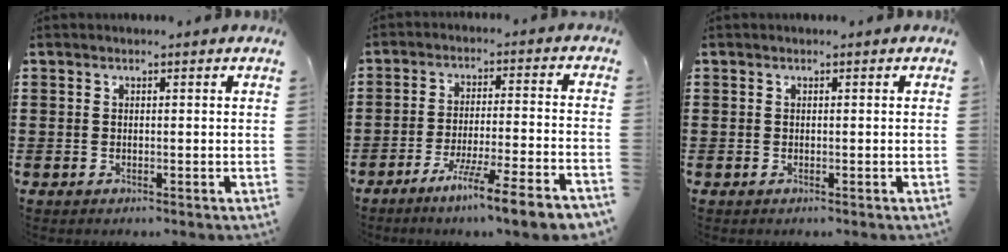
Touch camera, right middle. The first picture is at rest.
{"total": 8.0, "force": [-6.3, -0.5, 4.9], "torque": [-0.092, -0.016, -0.121]}
{"total": 0.0}